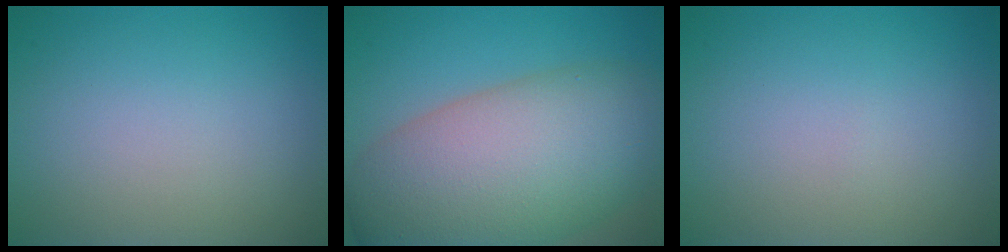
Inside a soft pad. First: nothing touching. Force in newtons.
{"total": 12.8, "press": 12.8, "slide": 0.5}
{"total": 0.0}